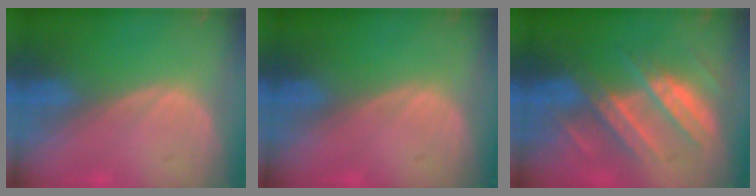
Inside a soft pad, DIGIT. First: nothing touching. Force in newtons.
{"total": 0.0}
{"total": 8.3, "press": 8.3, "slide": 0.3}